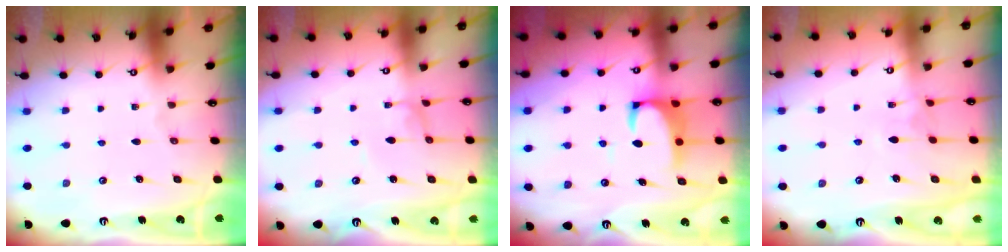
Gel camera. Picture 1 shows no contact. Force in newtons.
{"total": 1.6, "press": 1.6, "slide": 0.1}
{"total": 3.0, "press": 2.8, "slide": 1.1}
{"total": 2.0, "press": 1.9, "slide": 0.5}